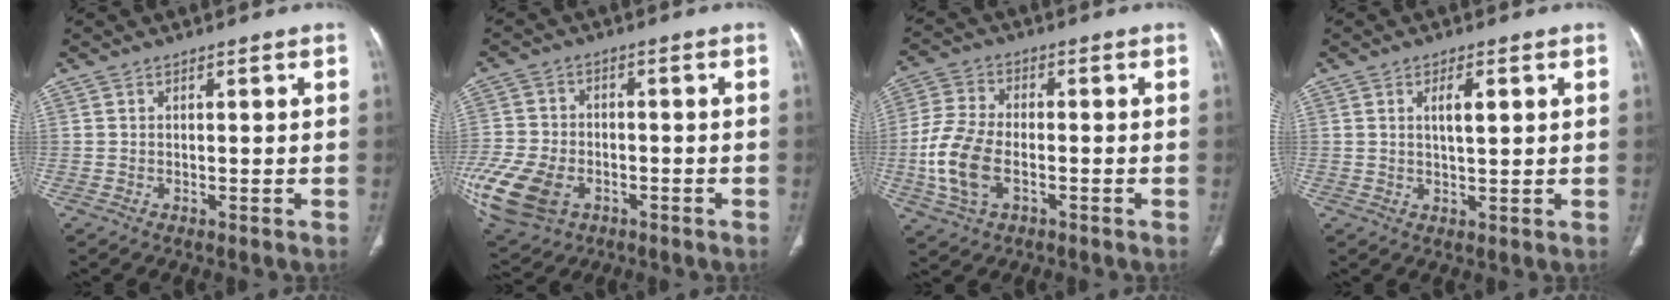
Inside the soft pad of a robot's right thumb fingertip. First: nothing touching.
{"total": 17.6, "force": [-6.7, 12.0, 11.0], "torque": [-0.267, -0.002, -0.113]}
{"total": 11.3, "force": [-2.8, 6.6, 8.7], "torque": [-0.194, 0.011, -0.055]}
{"total": 3.9, "force": [1.3, 1.3, 3.5], "torque": [-0.059, -0.006, 0.023]}